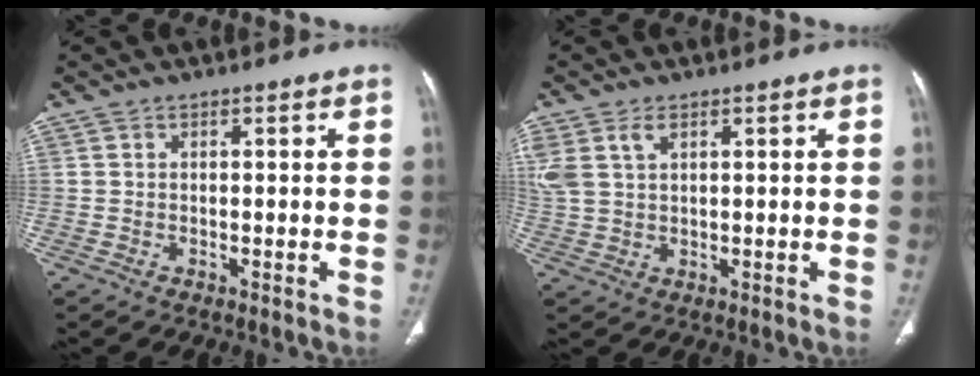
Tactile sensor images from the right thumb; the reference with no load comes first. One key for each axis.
{"total": 5.7, "fx": 2.6, "fy": 3.2, "fz": 3.9, "tx": -0.099, "ty": 0.007, "tz": 0.060}